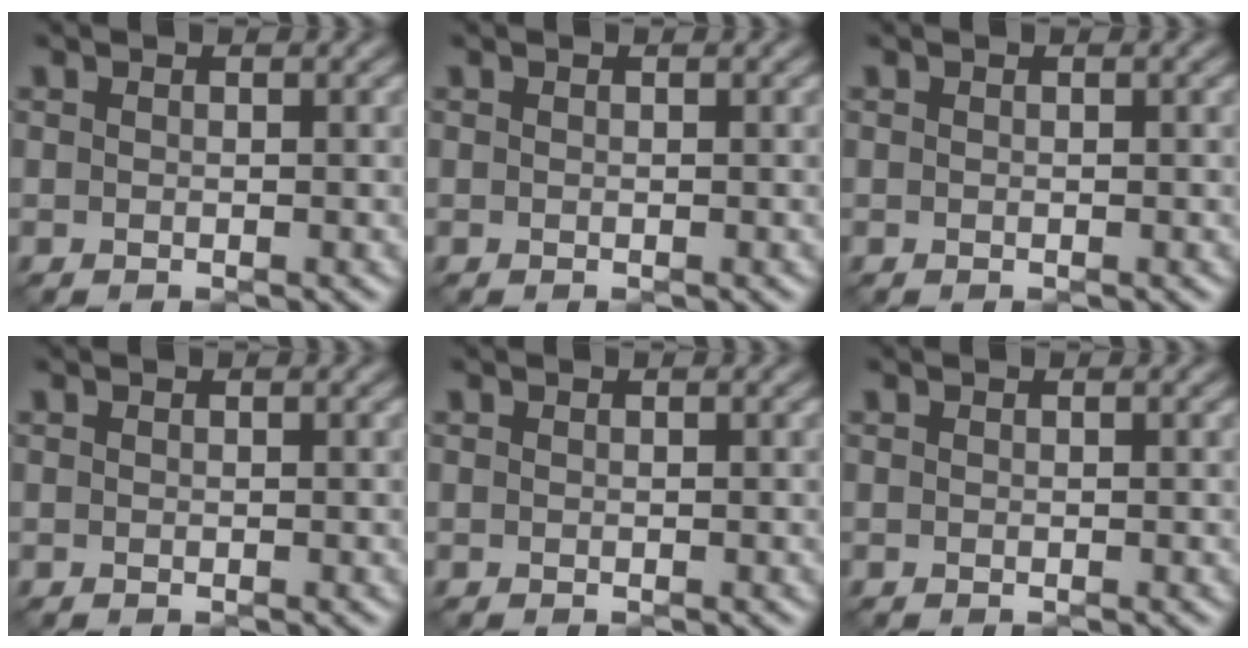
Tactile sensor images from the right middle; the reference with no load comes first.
{"total": 0.0}
{"total": 0.0}
{"total": 0.0}
{"total": 0.0}
{"total": 0.0}